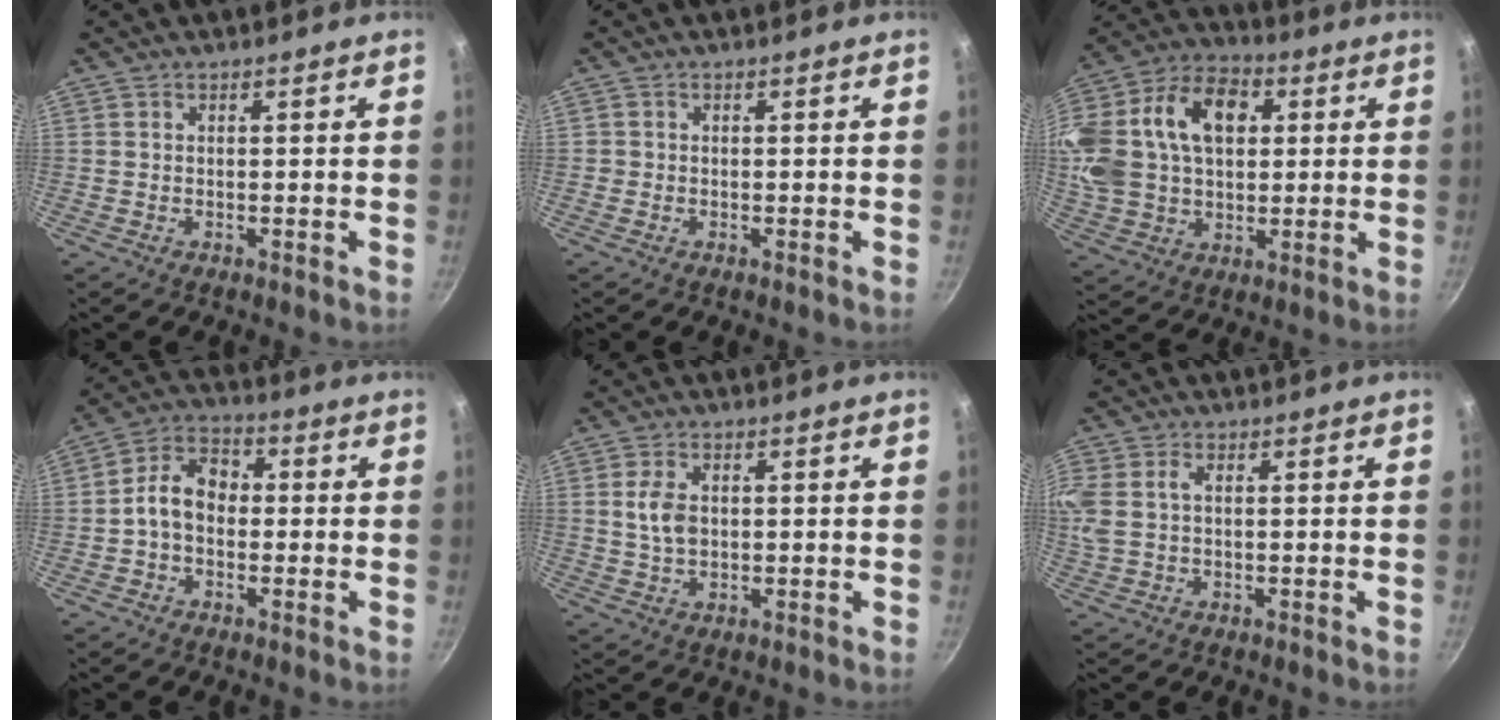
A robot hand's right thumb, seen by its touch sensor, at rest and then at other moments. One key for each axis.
{"total": 0.6, "fx": -0.1, "fy": 0.6, "fz": 0.1, "tx": 0.001, "ty": 0.001, "tz": -0.005}
{"total": 26.1, "fx": 6.1, "fy": 18.1, "fz": 17.8, "tx": -0.372, "ty": 0.035, "tz": 0.101}
{"total": 8.3, "fx": -0.6, "fy": 6.1, "fz": 5.6, "tx": -0.072, "ty": 0.030, "tz": -0.031}
{"total": 4.9, "fx": 0.6, "fy": 3.1, "fz": 3.7, "tx": -0.066, "ty": 0.003, "tz": 0.012}
{"total": 7.7, "fx": 1.4, "fy": 5.0, "fz": 5.7, "tx": -0.128, "ty": 0.012, "tz": 0.024}